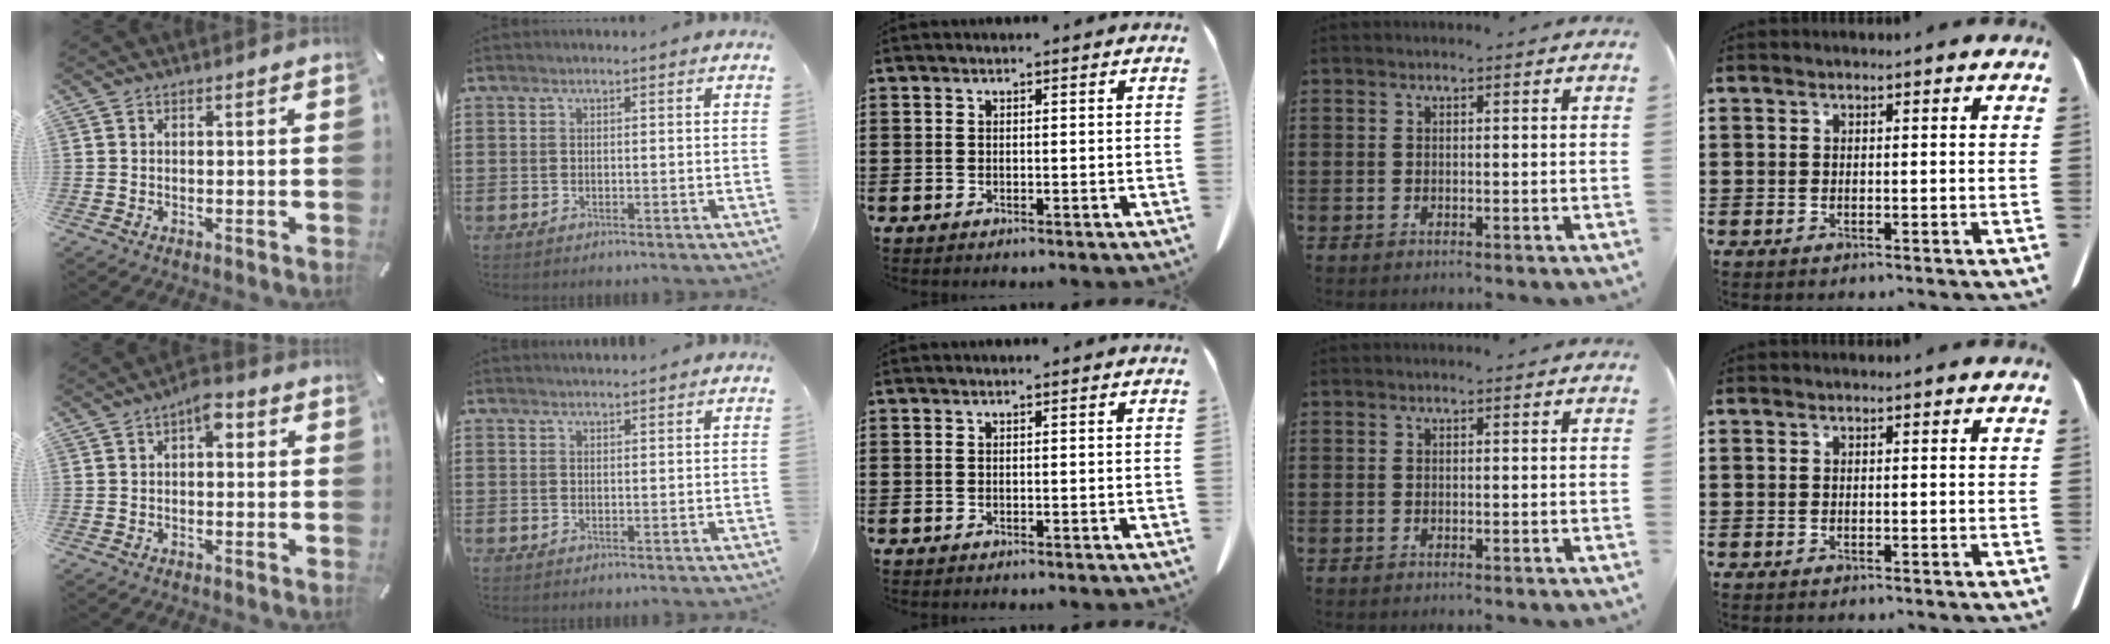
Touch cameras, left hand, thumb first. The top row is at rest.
{"thumb": {"total": 4.4, "force": [0.9, 2.3, 3.6], "torque": [-0.052, 0.005, 0.008]}, "index": {"total": 1.0, "force": [1.0, 0.0, 0.1], "torque": [-0.003, -0.001, 0.021]}}